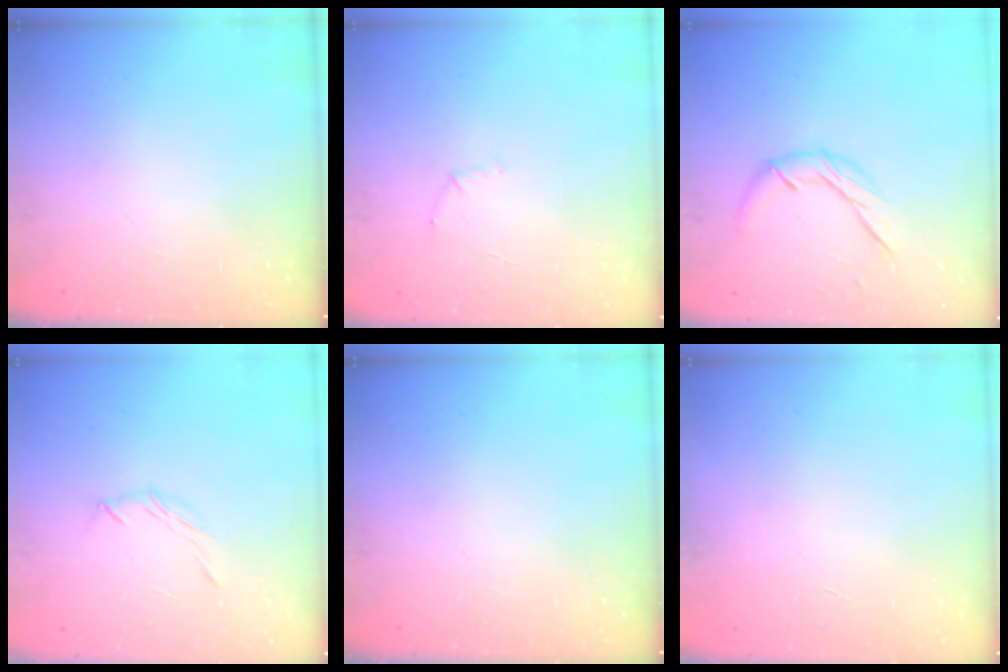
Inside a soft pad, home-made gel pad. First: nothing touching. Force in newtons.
{"total": 4.2, "press": 4.0, "slide": 1.1}
{"total": 8.7, "press": 8.7, "slide": 0.3}
{"total": 3.6, "press": 3.5, "slide": 0.8}
{"total": 0.0}
{"total": 0.6, "press": 0.6, "slide": 0.2}